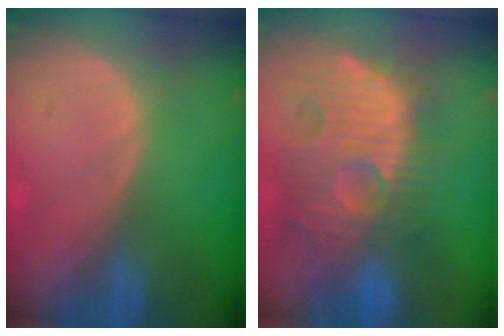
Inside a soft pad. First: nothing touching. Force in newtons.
{"total": 13.3, "press": 12.4, "slide": 4.9}